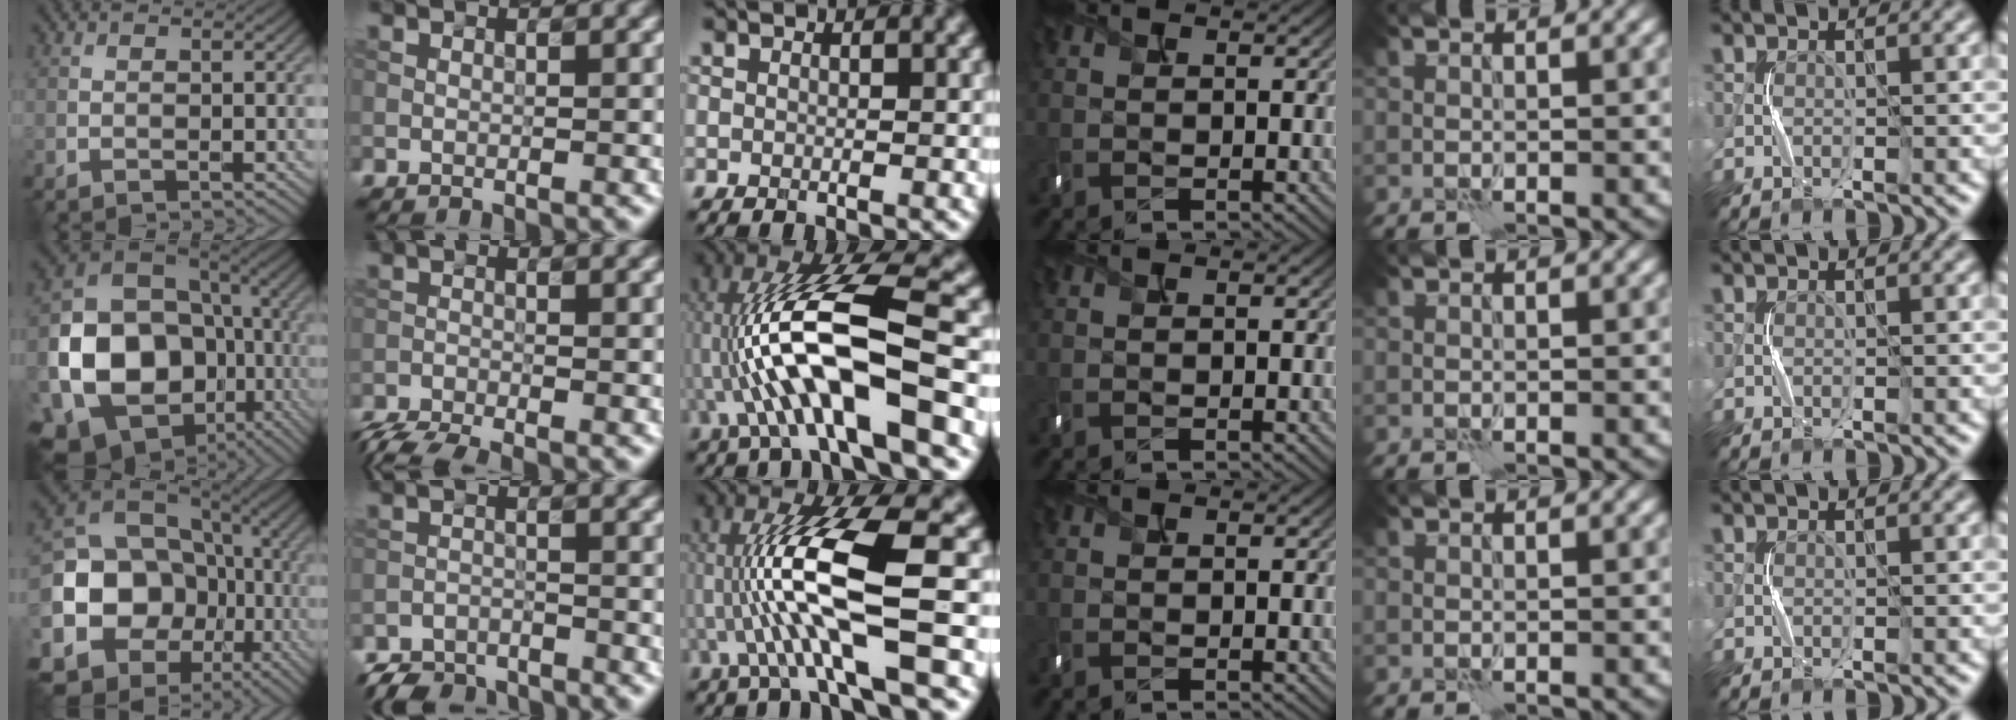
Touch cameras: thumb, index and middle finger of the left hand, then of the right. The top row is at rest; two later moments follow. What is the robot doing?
{"motion": "shake", "object": "handbell"}